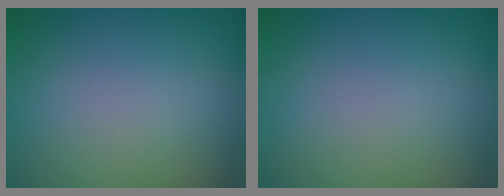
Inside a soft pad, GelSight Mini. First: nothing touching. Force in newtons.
{"total": 0.0}